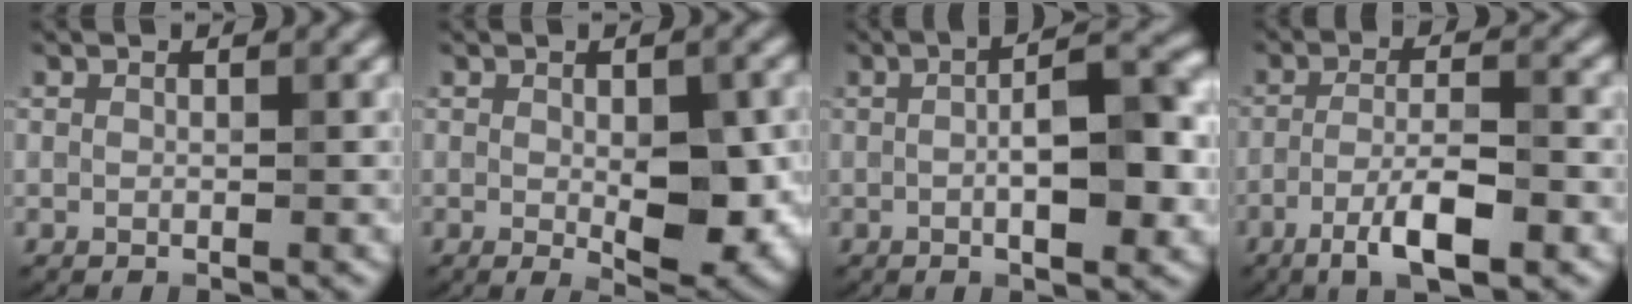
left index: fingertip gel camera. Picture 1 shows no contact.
{"total": 6.1, "force": [-0.6, 2.3, 5.6], "torque": [-0.079, -0.011, -0.001]}
{"total": 7.5, "force": [-0.5, 2.0, 7.2], "torque": [-0.105, 0.004, -0.009]}
{"total": 5.8, "force": [-2.8, 1.3, 5.0], "torque": [-0.089, 0.005, -0.051]}